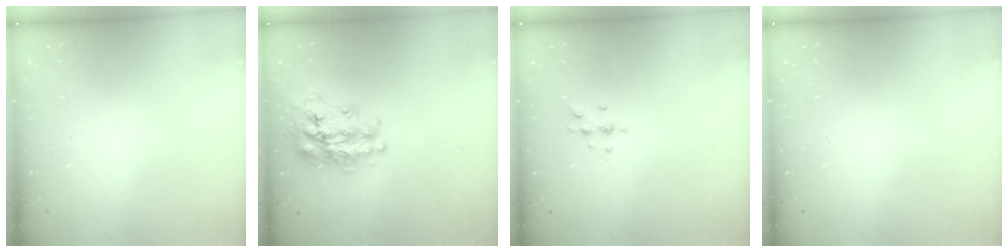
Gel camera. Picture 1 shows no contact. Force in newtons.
{"total": 20.1, "press": 20.1, "slide": 1.4}
{"total": 4.3, "press": 4.0, "slide": 1.4}
{"total": 0.0}